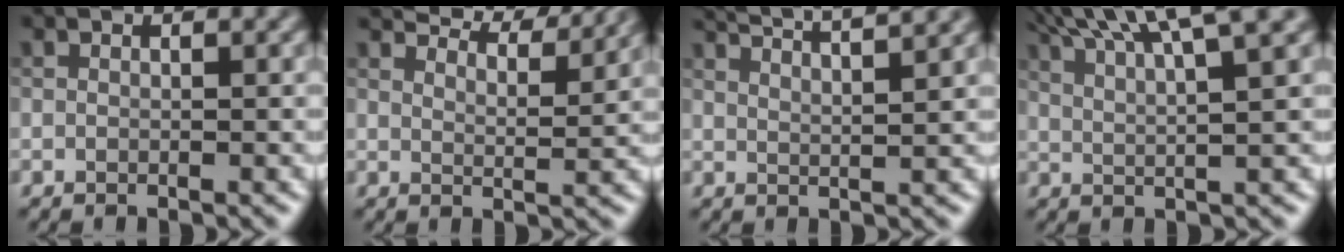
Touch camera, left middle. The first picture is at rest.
{"total": 8.2, "force": [7.3, 1.7, 3.3], "torque": [-0.042, 0.016, 0.071]}
{"total": 8.4, "force": [6.7, 2.2, 4.4], "torque": [-0.042, 0.037, 0.061]}
{"total": 8.9, "force": [6.2, 2.0, 6.0], "torque": [-0.075, 0.035, 0.061]}